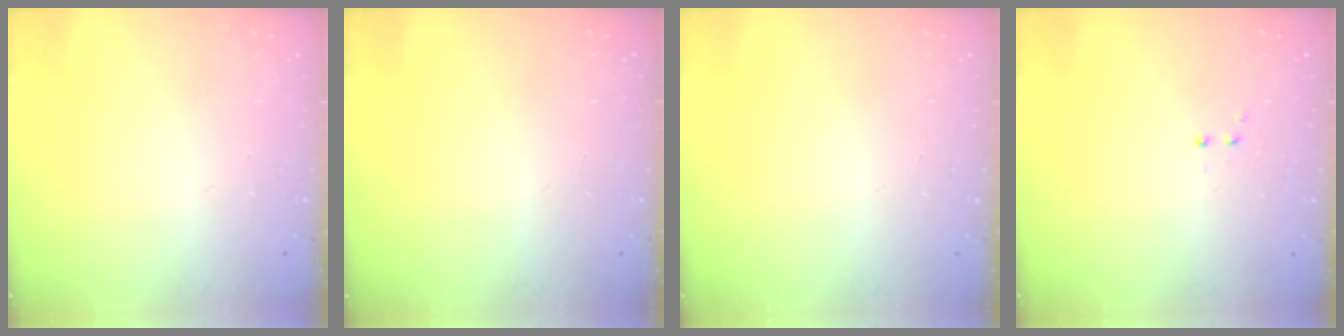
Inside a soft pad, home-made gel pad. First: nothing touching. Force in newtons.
{"total": 0.0}
{"total": 0.0}
{"total": 1.2, "press": 1.1, "slide": 0.5}